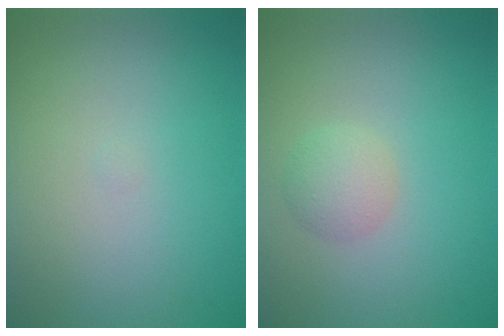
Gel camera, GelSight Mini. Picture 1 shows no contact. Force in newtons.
{"total": 1.9, "press": 1.9, "slide": 0.1}